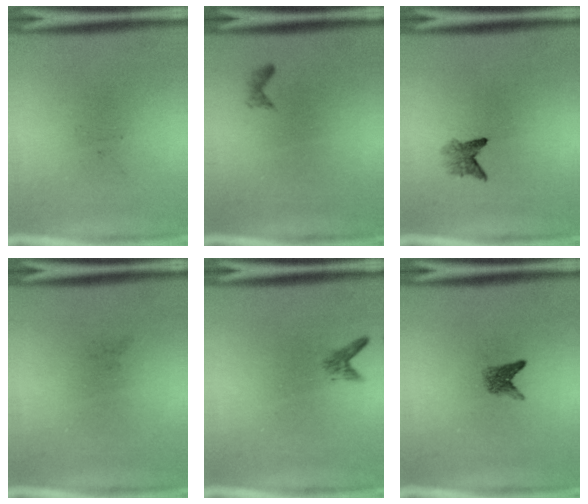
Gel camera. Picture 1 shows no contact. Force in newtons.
{"total": 0.6}
{"total": 2.0}
{"total": 0.0}
{"total": 1.1}
{"total": 1.8}